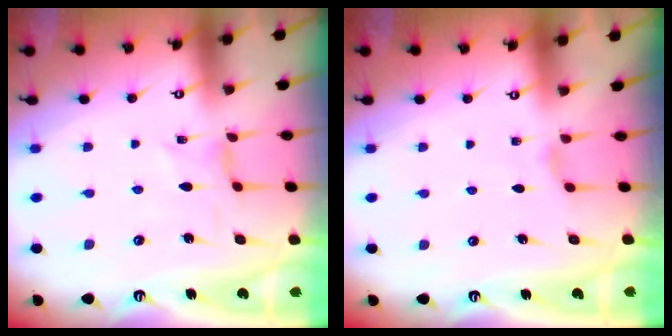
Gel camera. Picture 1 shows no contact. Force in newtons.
{"total": 0.8, "press": 0.7, "slide": 0.3}